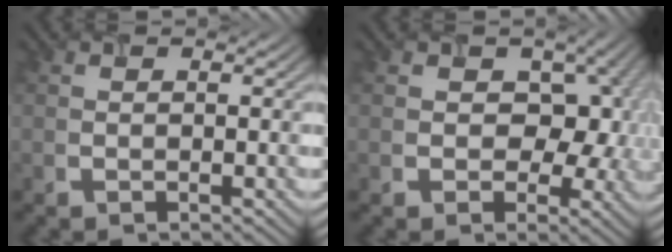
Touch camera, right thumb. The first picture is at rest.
{"total": 7.9, "force": [0.6, 5.7, 5.5], "torque": [-0.074, -0.014, 0.008]}